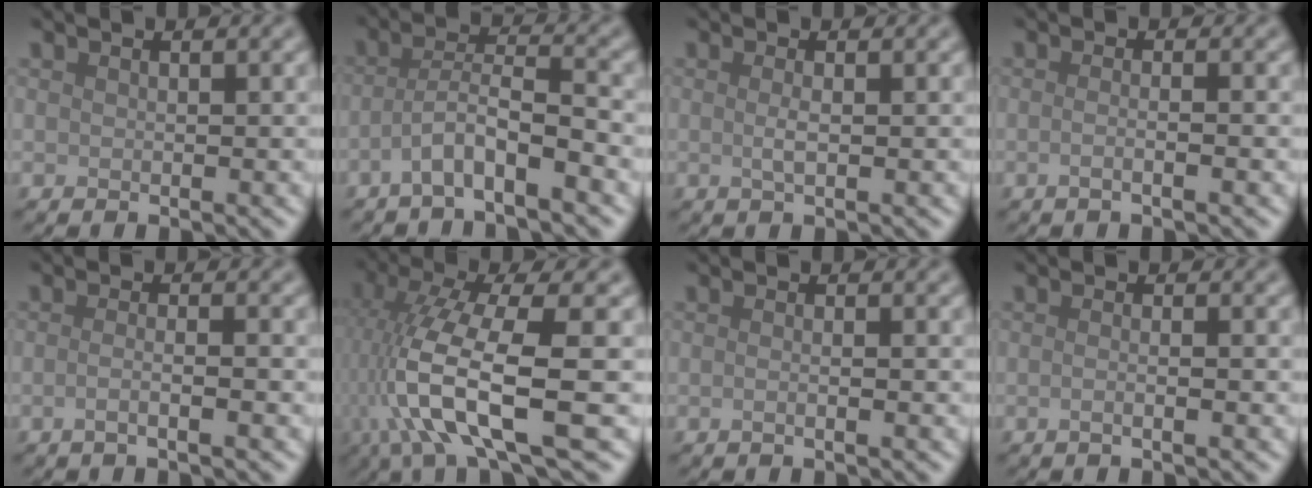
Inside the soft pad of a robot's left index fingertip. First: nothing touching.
{"total": 4.0, "force": [-2.1, 0.7, 3.4], "torque": [-0.062, 0.011, -0.049]}
{"total": 1.3, "force": [0.0, 0.3, 1.2], "torque": [-0.023, 0.000, -0.002]}
{"total": 2.3, "force": [-0.3, 0.9, 2.0], "torque": [-0.008, -0.006, -0.022]}
{"total": 2.3, "force": [-0.6, 0.8, 2.1], "torque": [-0.022, -0.001, -0.018]}
{"total": 10.2, "force": [-2.0, 2.6, 9.7], "torque": [-0.186, 0.002, -0.040]}
{"total": 2.0, "force": [0.1, 1.0, 1.7], "torque": [0.005, -0.006, -0.018]}
{"total": 2.2, "force": [-0.1, 1.1, 1.9], "torque": [0.001, -0.006, -0.020]}